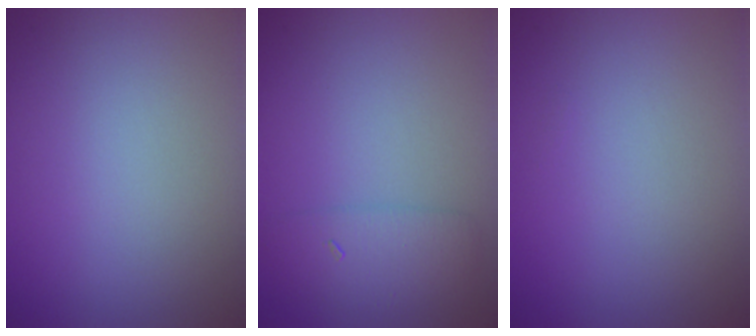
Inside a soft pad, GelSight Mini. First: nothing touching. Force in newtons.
{"total": 2.7, "press": 2.7, "slide": 0.1}
{"total": 0.0}